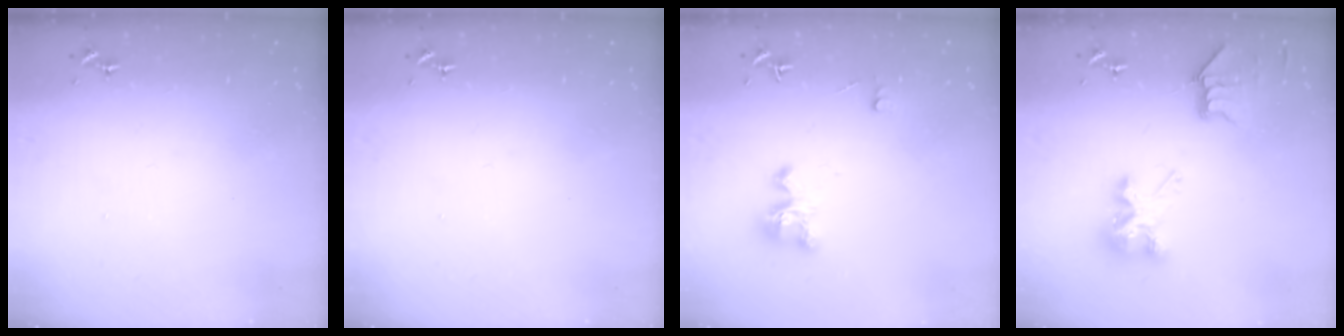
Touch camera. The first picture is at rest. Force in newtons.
{"total": 0.0}
{"total": 5.8, "press": 5.8, "slide": 0.4}
{"total": 7.9, "press": 7.9, "slide": 0.1}